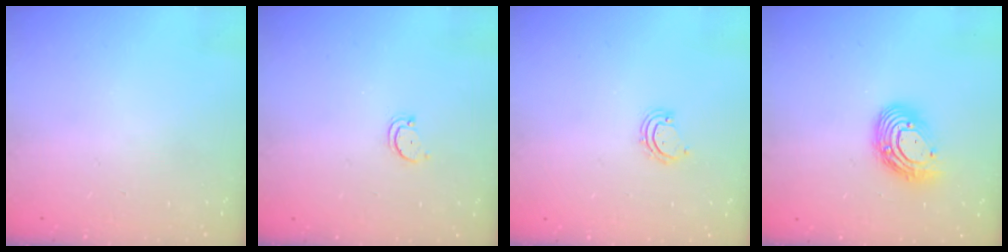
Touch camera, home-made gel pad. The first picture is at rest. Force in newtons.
{"total": 2.5, "press": 2.4, "slide": 0.5}
{"total": 3.7, "press": 3.6, "slide": 0.5}
{"total": 11.8, "press": 11.8, "slide": 1.0}